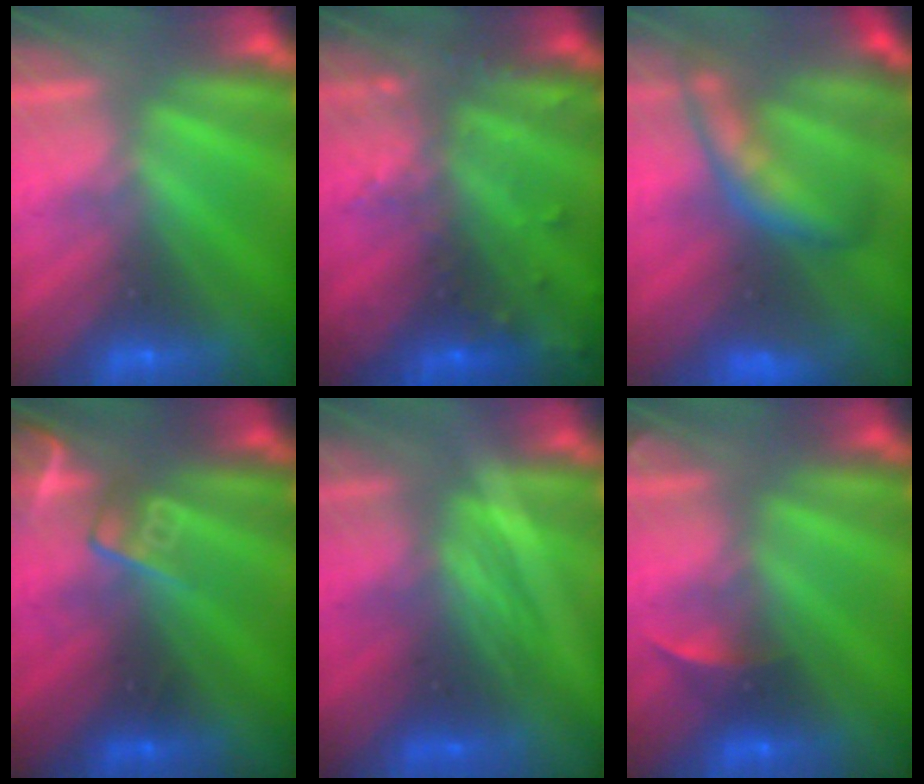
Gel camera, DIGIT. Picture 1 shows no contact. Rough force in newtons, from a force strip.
{"total": 6.8}
{"total": 5.8}
{"total": 2.7}
{"total": 1.9}
{"total": 2.2}